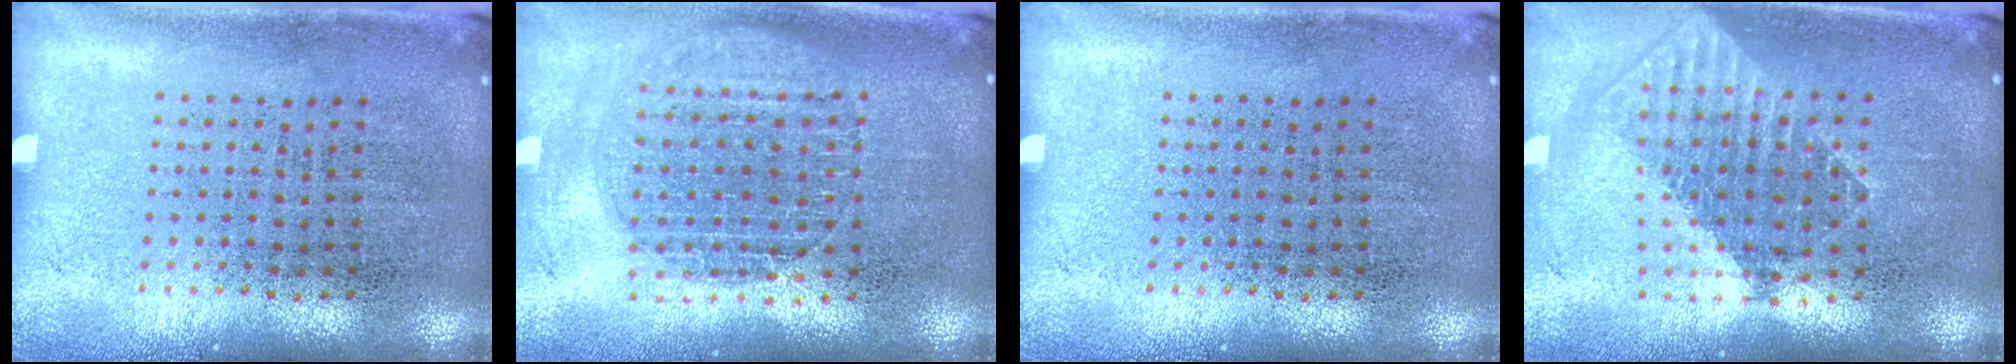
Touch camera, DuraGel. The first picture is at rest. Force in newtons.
{"total": 1.6, "press": 1.4, "slide": 0.7}
{"total": 0.0}
{"total": 1.8, "press": 1.5, "slide": 1.0}